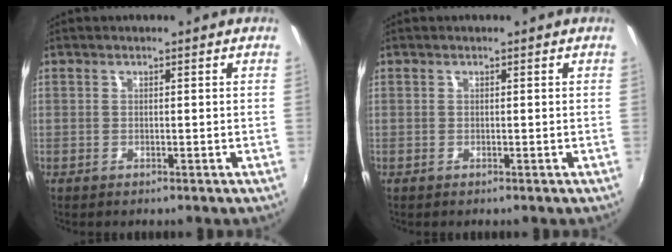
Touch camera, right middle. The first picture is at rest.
{"total": 0.0}